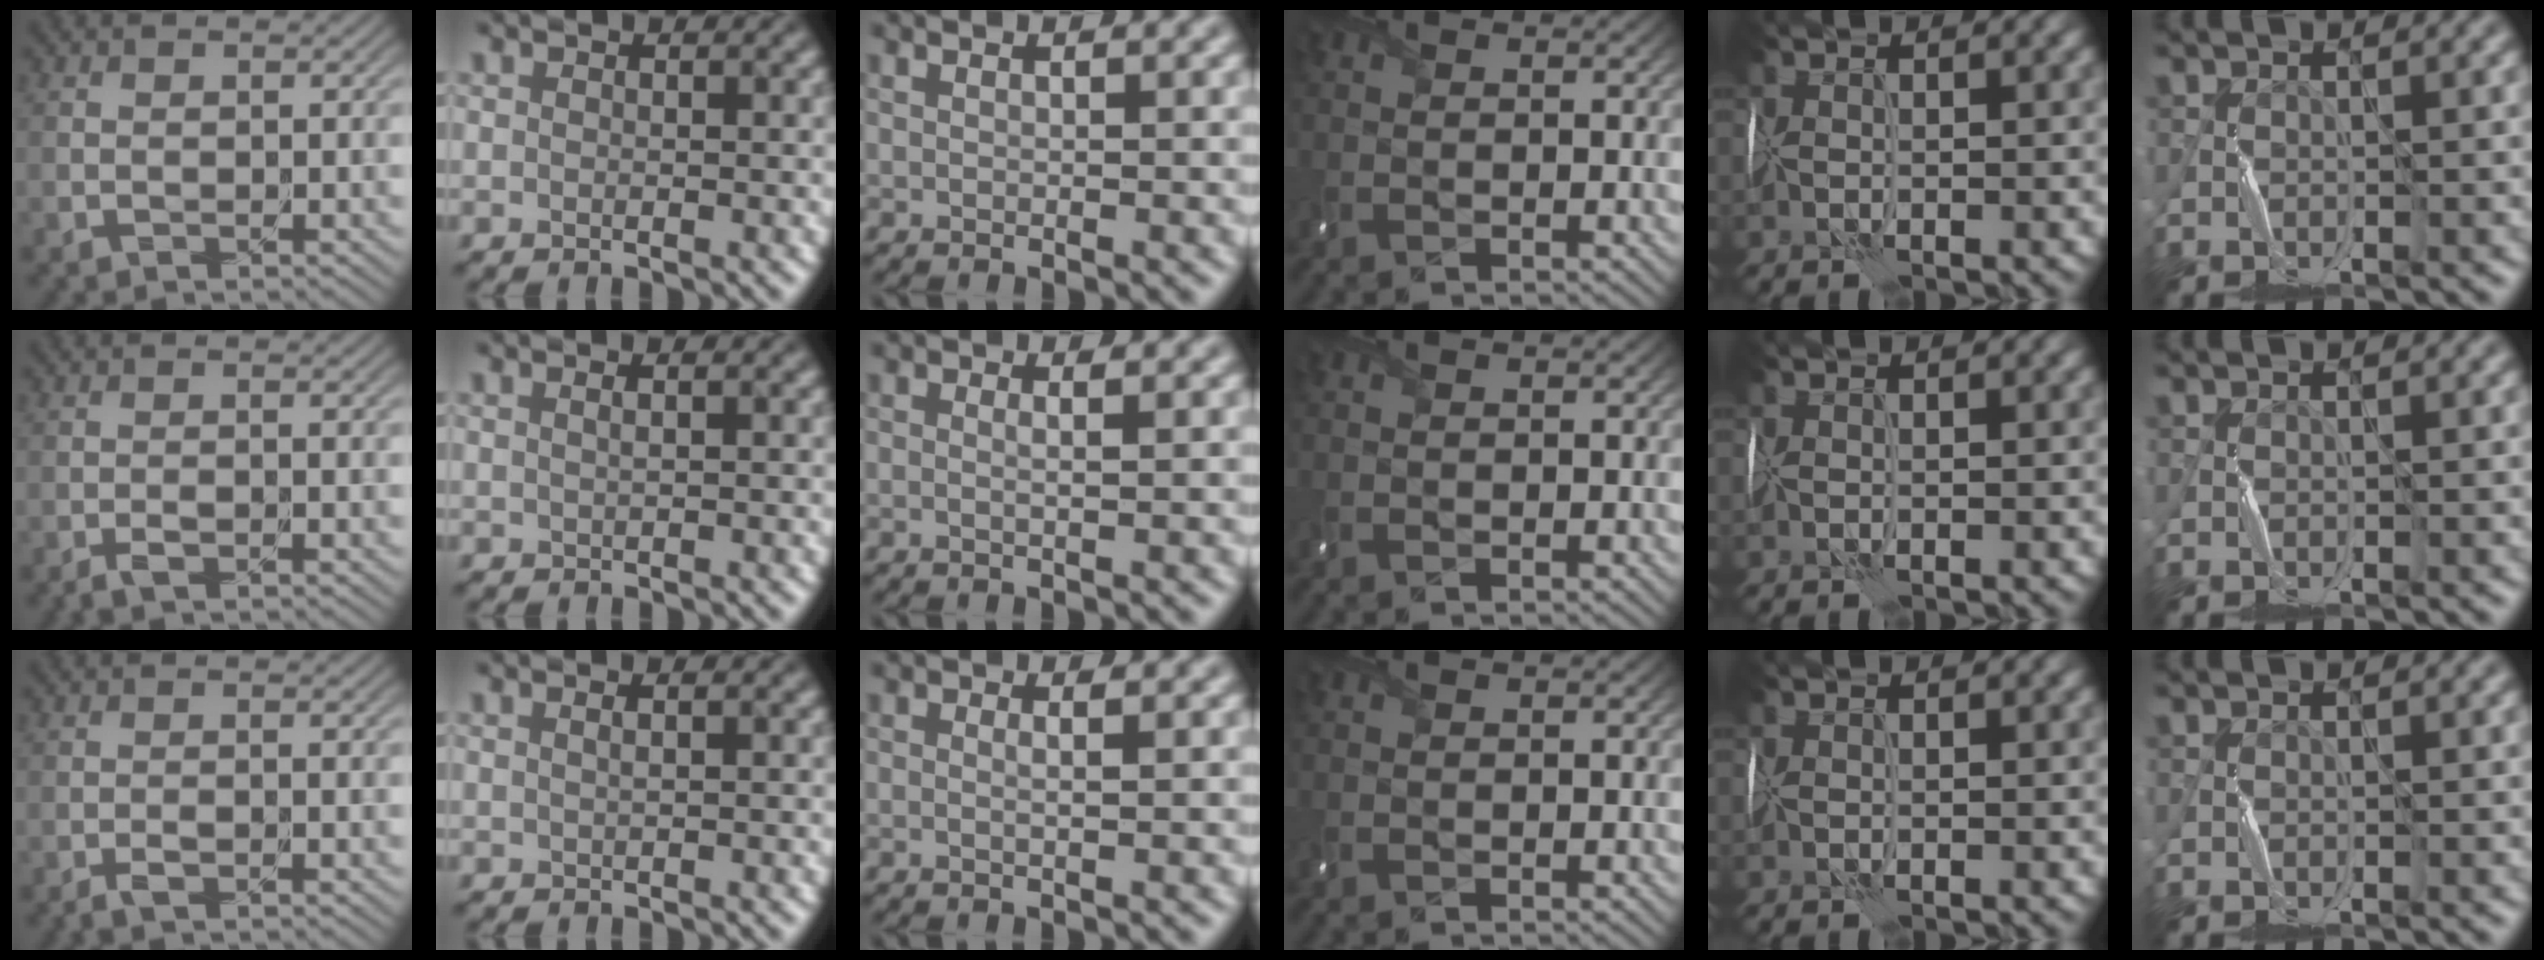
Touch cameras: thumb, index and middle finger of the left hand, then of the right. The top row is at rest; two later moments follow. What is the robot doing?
{"motion": "wrap", "object": "sponge"}